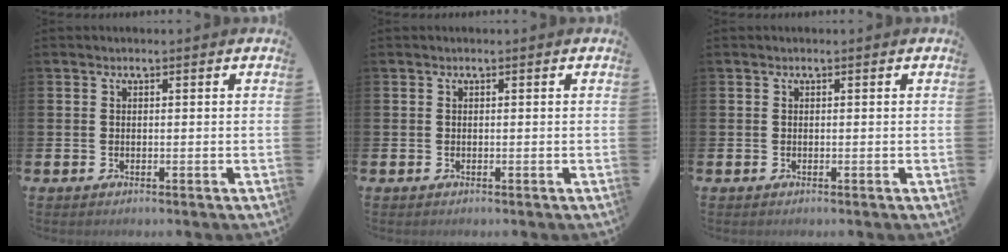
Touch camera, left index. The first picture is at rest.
{"total": 0.0}
{"total": 0.0}